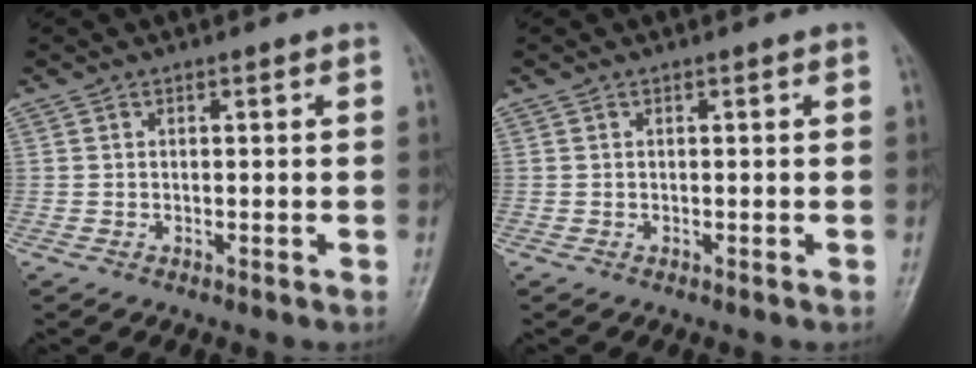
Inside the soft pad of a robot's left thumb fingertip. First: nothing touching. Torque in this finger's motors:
{"motor_torque": [0.00, 0.00, -0.08, 0.08, 0.00]}